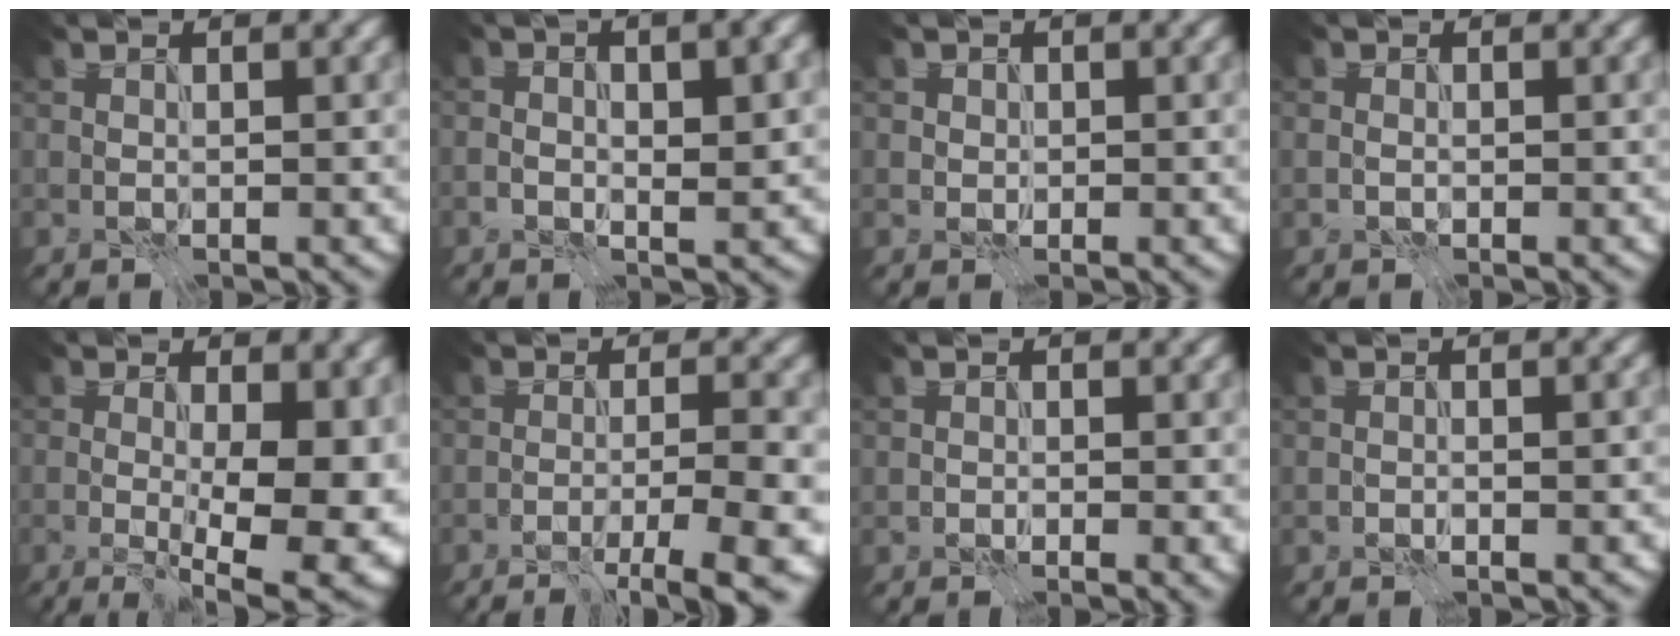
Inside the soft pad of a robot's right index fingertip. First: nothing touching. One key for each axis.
{"total": 5.6, "fx": 0.7, "fy": 1.8, "fz": 5.3, "tx": -0.064, "ty": 0.008, "tz": 0.008}
{"total": 0.7, "fx": 0.2, "fy": 0.6, "fz": 0.0, "tx": 0.003, "ty": -0.001, "tz": 0.008}
{"total": 0.0}
{"total": 11.2, "fx": -1.4, "fy": 4.1, "fz": 10.4, "tx": -0.110, "ty": -0.005, "tz": -0.011}
{"total": 7.1, "fx": -2.7, "fy": 1.7, "fz": 6.3, "tx": -0.064, "ty": -0.011, "tz": -0.027}
{"total": 0.0}
{"total": 1.5, "fx": -0.3, "fy": 0.3, "fz": 1.5, "tx": -0.009, "ty": 0.006, "tz": -0.009}